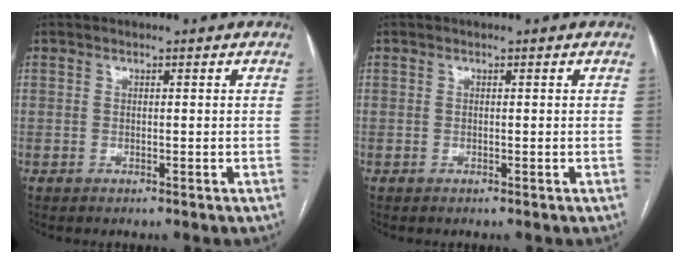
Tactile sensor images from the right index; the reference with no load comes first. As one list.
[{"total": 0.0}]